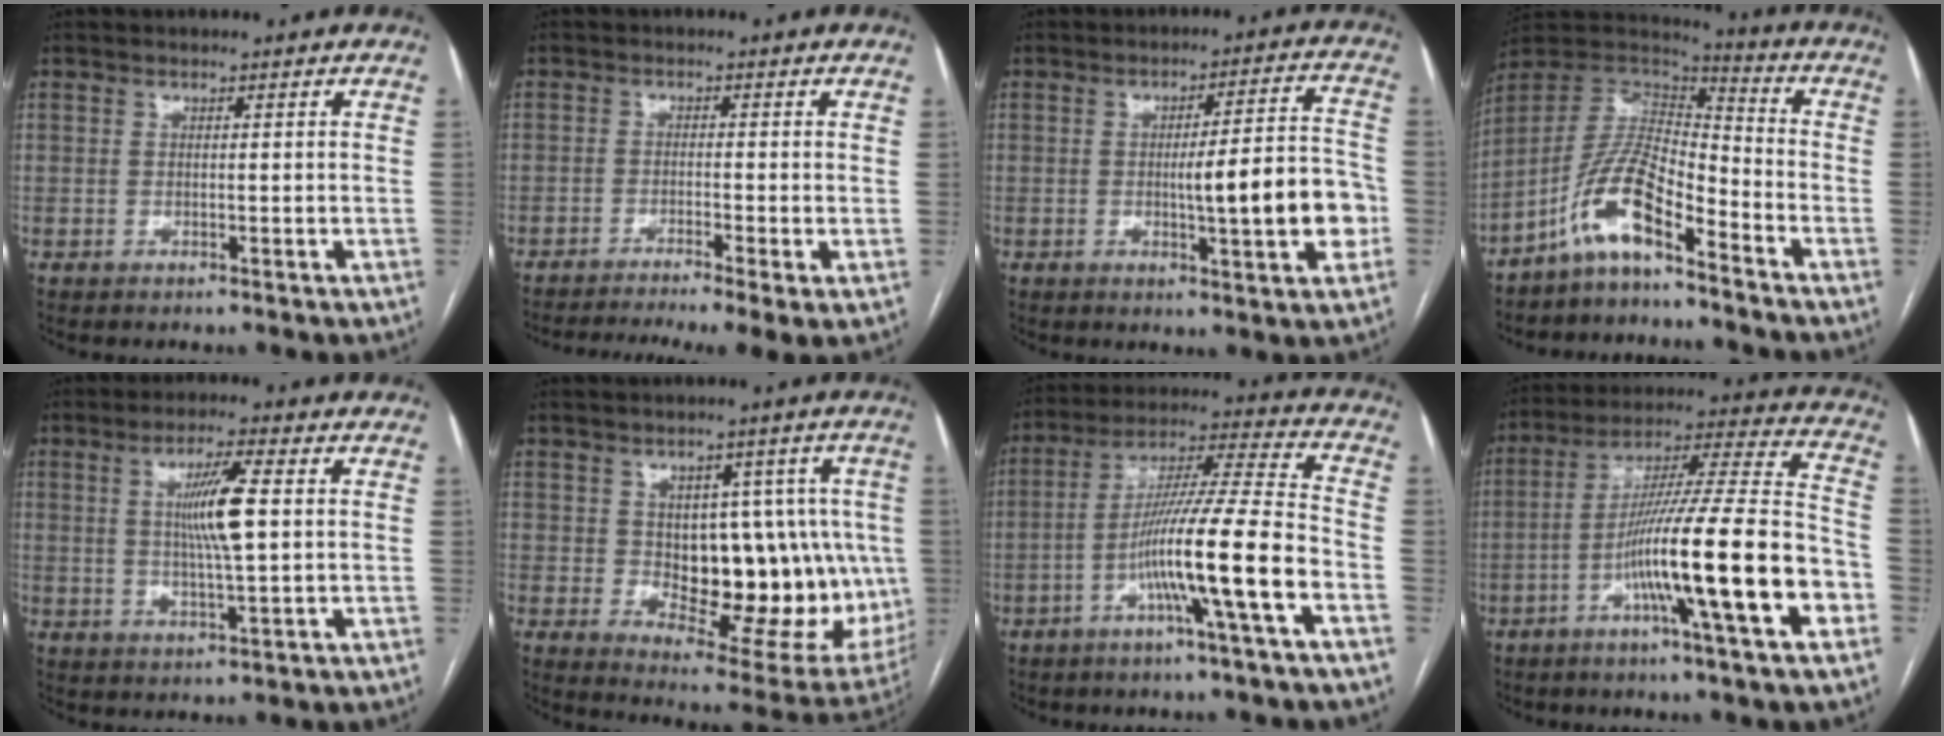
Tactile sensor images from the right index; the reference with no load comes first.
{"total": 11.4, "force": [-8.2, 0.5, 7.8], "torque": [-0.120, -0.012, -0.128]}
{"total": 11.9, "force": [-2.1, 1.4, 11.6], "torque": [-0.161, 0.014, -0.026]}
{"total": 10.8, "force": [-7.2, 2.5, 7.6], "torque": [-0.161, 0.022, -0.139]}
{"total": 7.9, "force": [1.2, 0.4, 7.8], "torque": [-0.144, -0.001, 0.021]}
{"total": 19.7, "force": [-0.6, 10.0, 17.0], "torque": [-0.201, 0.012, 0.023]}
{"total": 14.8, "force": [-5.6, -1.0, 13.6], "torque": [-0.244, 0.007, -0.100]}
{"total": 19.9, "force": [-7.1, -0.1, 18.6], "torque": [-0.296, -0.002, -0.122]}